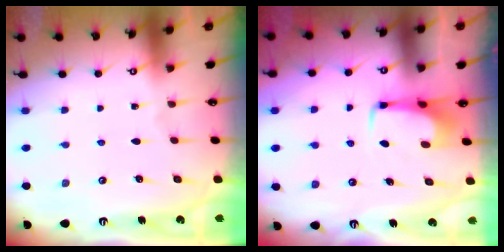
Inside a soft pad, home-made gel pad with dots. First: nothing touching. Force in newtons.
{"total": 3.0, "press": 2.9, "slide": 0.4}